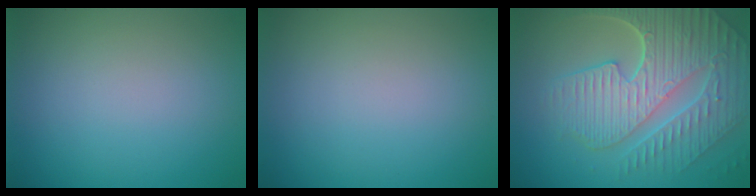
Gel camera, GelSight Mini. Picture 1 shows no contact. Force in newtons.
{"total": 0.0}
{"total": 9.5, "press": 6.4, "slide": 7.1}